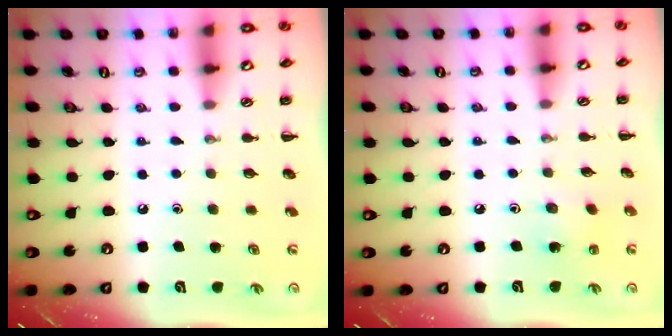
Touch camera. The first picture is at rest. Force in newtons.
{"total": 3.7, "press": 3.6, "slide": 1.1}